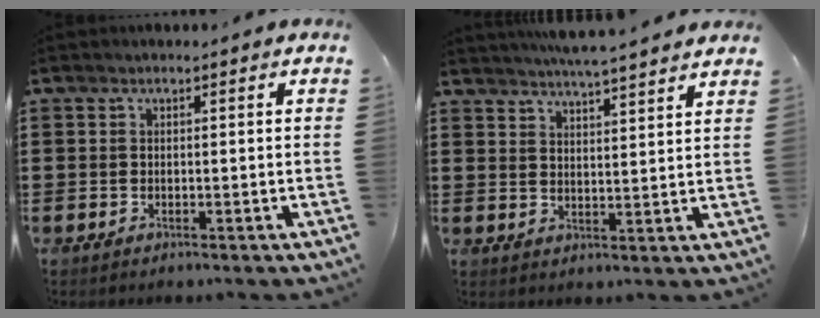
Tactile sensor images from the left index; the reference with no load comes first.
{"total": 4.2, "force": [4.1, -0.4, 0.7], "torque": [-0.031, -0.019, 0.073]}